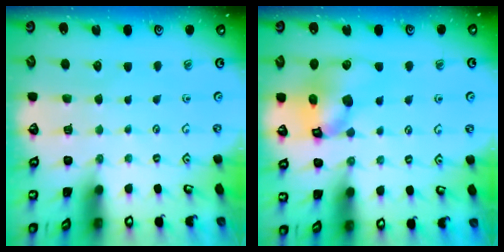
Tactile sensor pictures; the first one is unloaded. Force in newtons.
{"total": 13.1, "press": 13.0, "slide": 1.8}